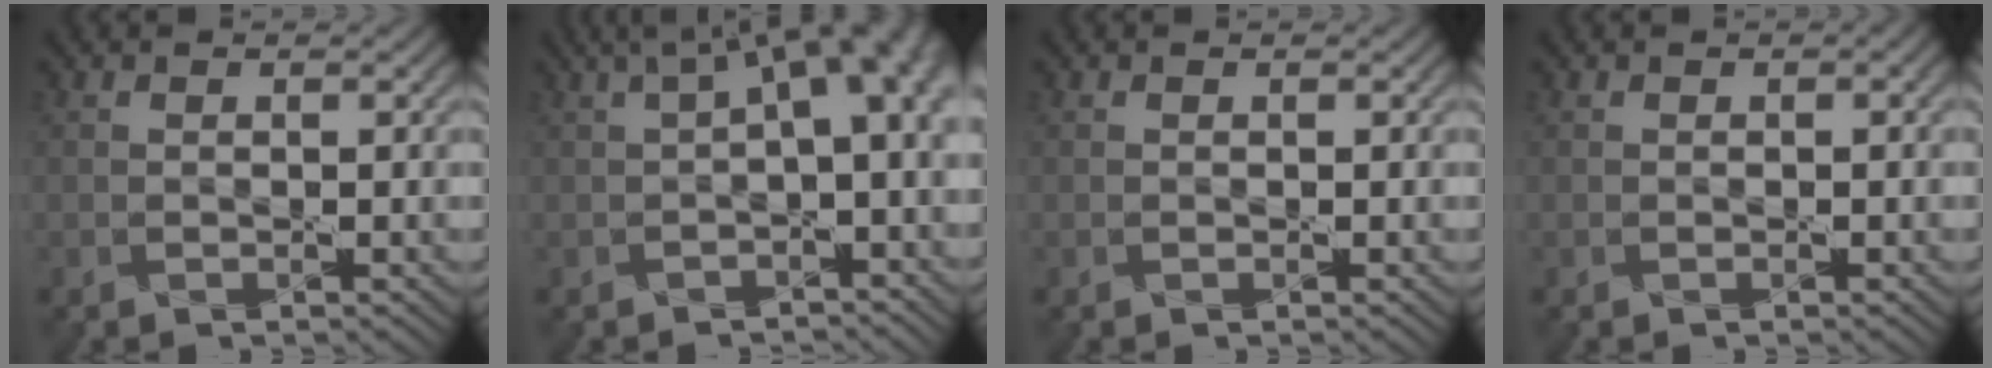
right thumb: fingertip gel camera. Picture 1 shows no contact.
{"total": 8.4, "force": [1.4, 3.2, 7.6], "torque": [-0.107, 0.018, 0.023]}
{"total": 0.0}
{"total": 0.6, "force": [0.1, 0.1, 0.6], "torque": [-0.008, 0.003, 0.002]}